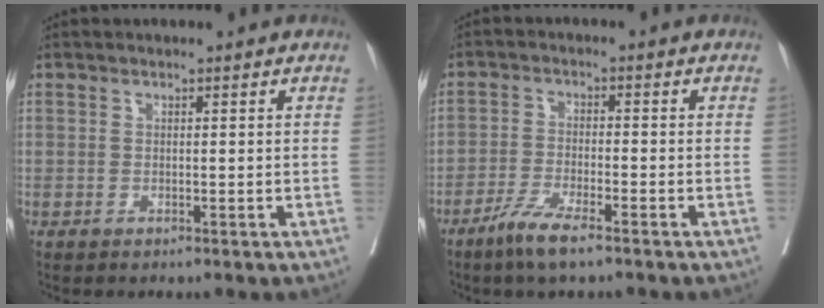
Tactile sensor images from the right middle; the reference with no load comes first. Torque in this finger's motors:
{"motor_torque": [0.00, 0.03, 0.11, 0.05]}